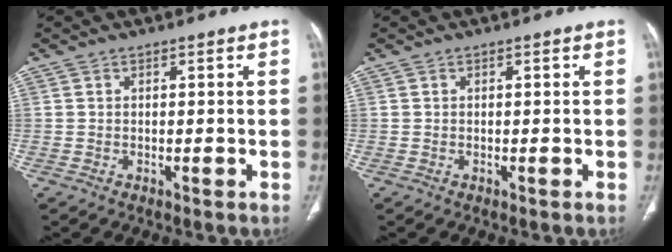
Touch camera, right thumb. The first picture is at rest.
{"total": 0.0}